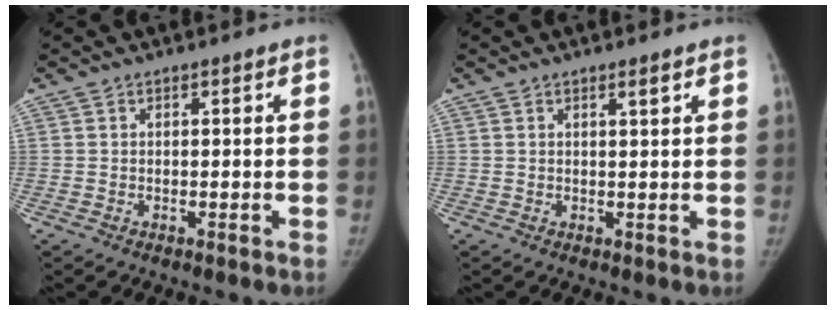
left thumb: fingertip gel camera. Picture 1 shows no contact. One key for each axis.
{"total": 1.3, "fx": 0.9, "fy": 0.1, "fz": 1.0, "tx": -0.014, "ty": -0.006, "tz": 0.014}